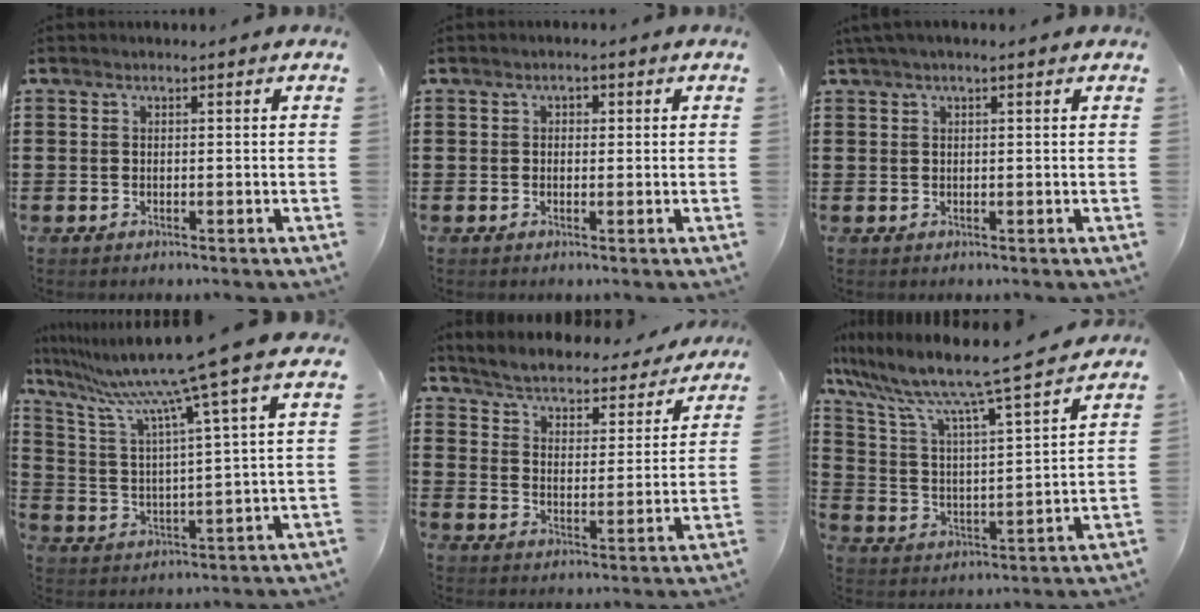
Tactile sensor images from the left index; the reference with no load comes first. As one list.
[{"total": 1.0, "force": [0.0, 0.7, 0.7], "torque": [-0.014, 0.006, -0.001]}, {"total": 1.3, "force": [0.8, 0.0, 1.1], "torque": [-0.021, 0.001, 0.014]}, {"total": 11.2, "force": [8.9, -1.5, 6.7], "torque": [-0.168, -0.054, 0.137]}, {"total": 4.0, "force": [4.0, -0.2, 0.1], "torque": [-0.027, -0.039, 0.063]}, {"total": 9.1, "force": [7.8, -0.3, 4.6], "torque": [-0.122, -0.061, 0.123]}]